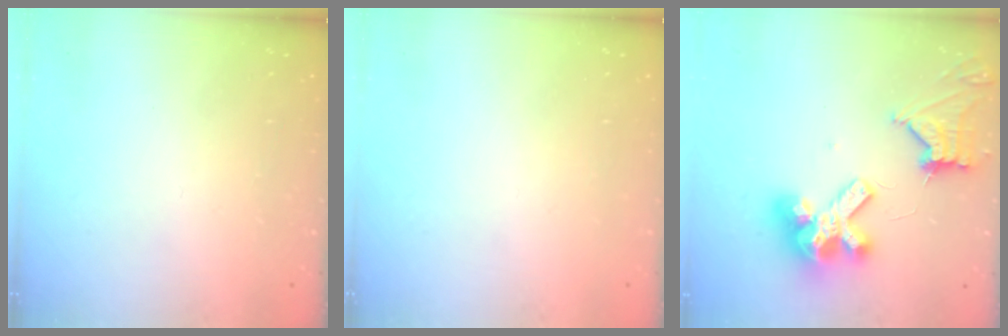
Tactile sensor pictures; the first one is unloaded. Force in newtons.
{"total": 0.0}
{"total": 12.6, "press": 12.5, "slide": 1.4}